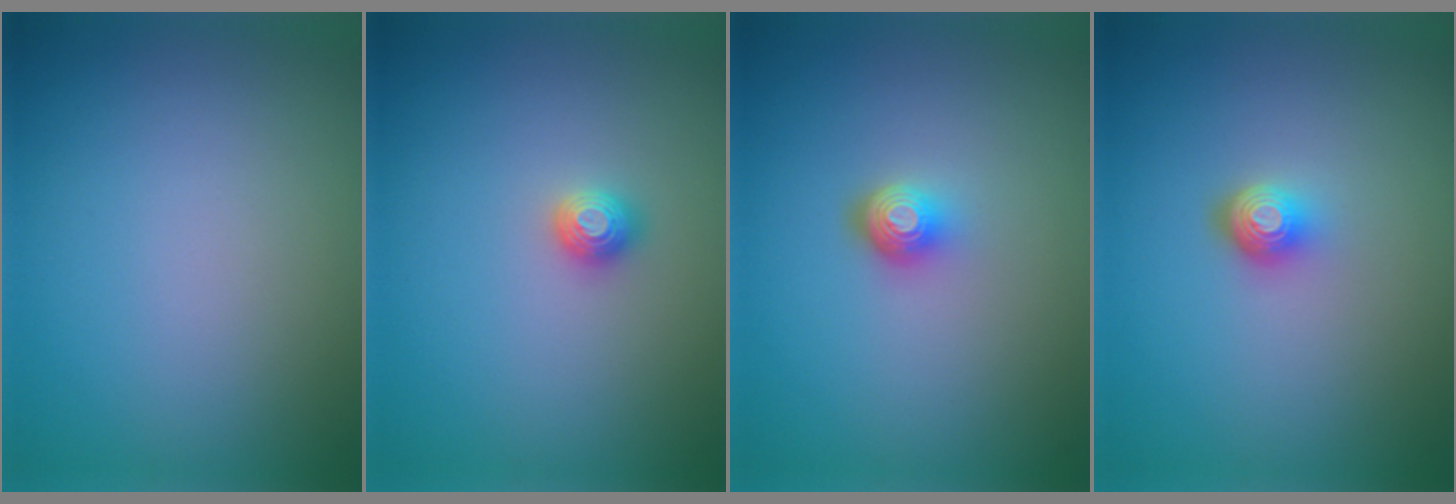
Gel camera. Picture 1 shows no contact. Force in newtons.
{"total": 1.1, "press": 1.1, "slide": 0.2}
{"total": 2.2, "press": 1.4, "slide": 1.7}
{"total": 2.2, "press": 1.4, "slide": 1.7}